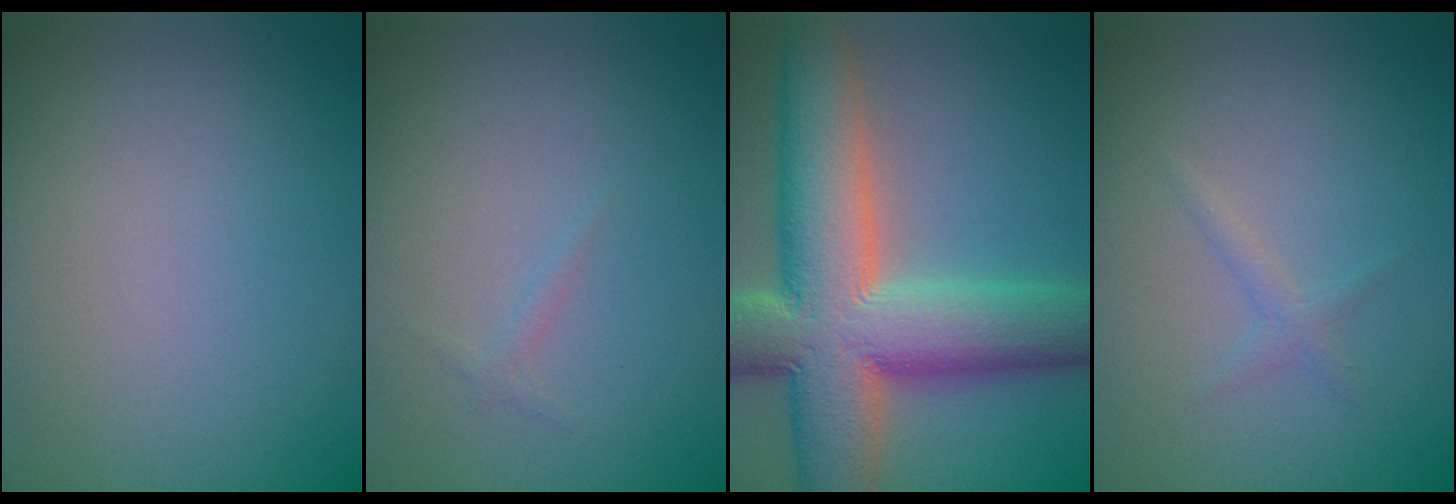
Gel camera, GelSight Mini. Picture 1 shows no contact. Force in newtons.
{"total": 0.5, "press": 0.5, "slide": 0.0}
{"total": 13.4, "press": 13.4, "slide": 0.9}
{"total": 0.9, "press": 0.9, "slide": 0.1}